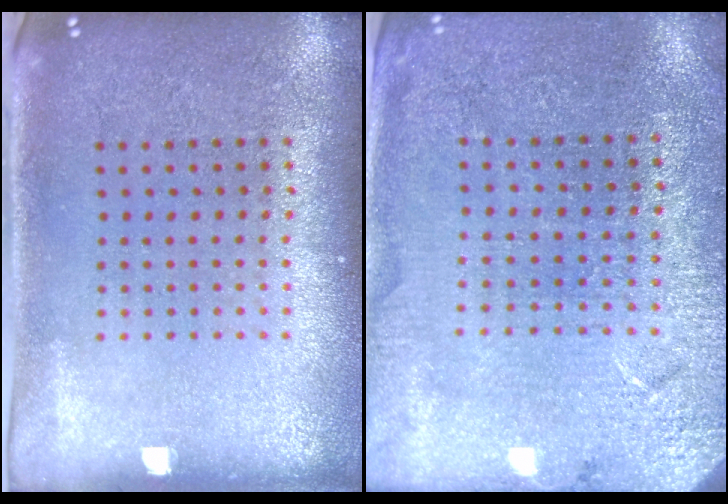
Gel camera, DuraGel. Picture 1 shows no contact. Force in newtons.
{"total": 2.9, "press": 2.9, "slide": 0.3}